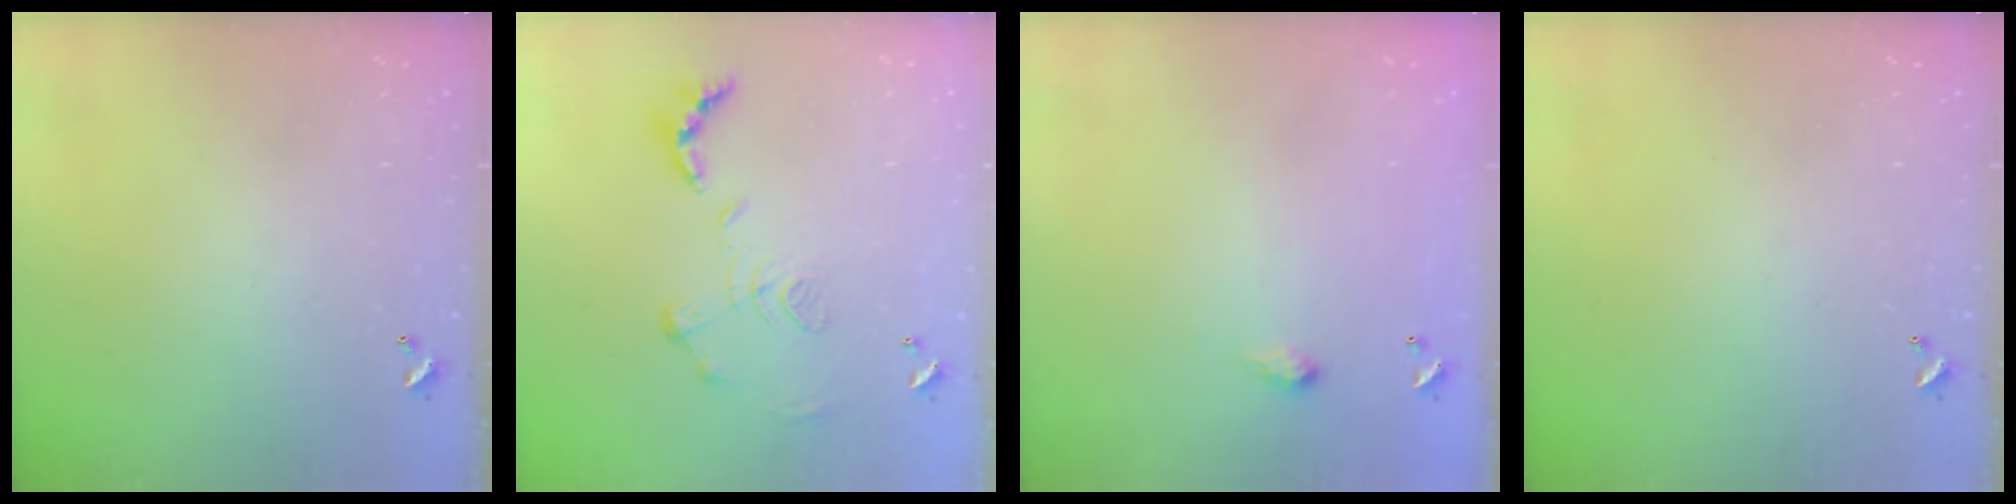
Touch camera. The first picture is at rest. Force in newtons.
{"total": 1.2, "press": 0.4, "slide": 1.1}
{"total": 2.0, "press": 2.0, "slide": 0.3}
{"total": 0.0}